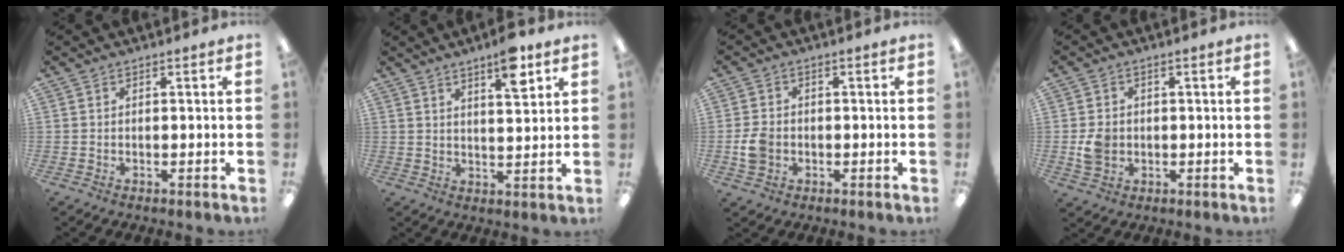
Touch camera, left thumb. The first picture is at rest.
{"total": 8.1, "force": [5.4, 2.1, 5.6], "torque": [-0.074, -0.028, 0.084]}
{"total": 4.8, "force": [-1.1, 3.9, 2.6], "torque": [-0.042, 0.004, -0.020]}
{"total": 4.5, "force": [-0.4, 3.8, 2.4], "torque": [-0.033, 0.006, -0.006]}